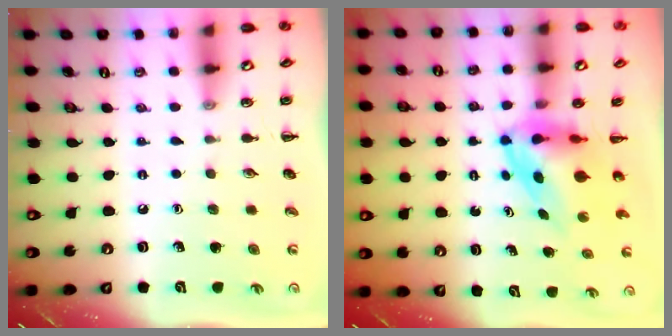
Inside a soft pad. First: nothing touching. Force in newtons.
{"total": 4.7, "press": 4.5, "slide": 1.2}